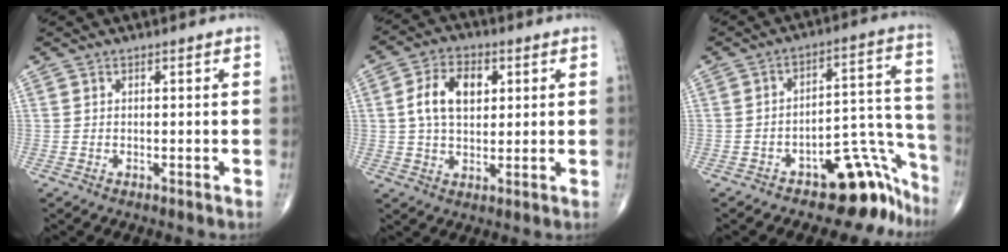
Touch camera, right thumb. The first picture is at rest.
{"total": 9.2, "force": [2.1, 5.8, 6.9], "torque": [-0.108, 0.004, 0.034]}
{"total": 12.9, "force": [-9.5, 6.2, 6.1], "torque": [0.001, 0.139, -0.138]}